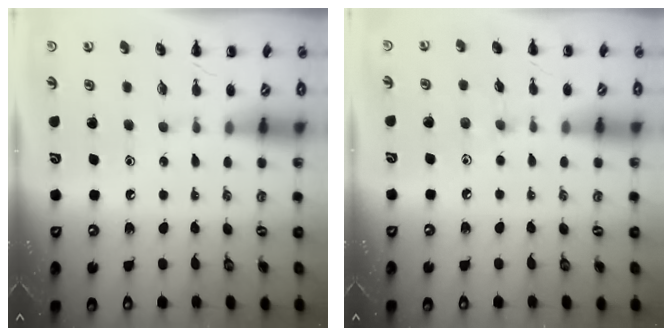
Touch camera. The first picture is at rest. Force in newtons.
{"total": 3.3, "press": 3.0, "slide": 1.4}